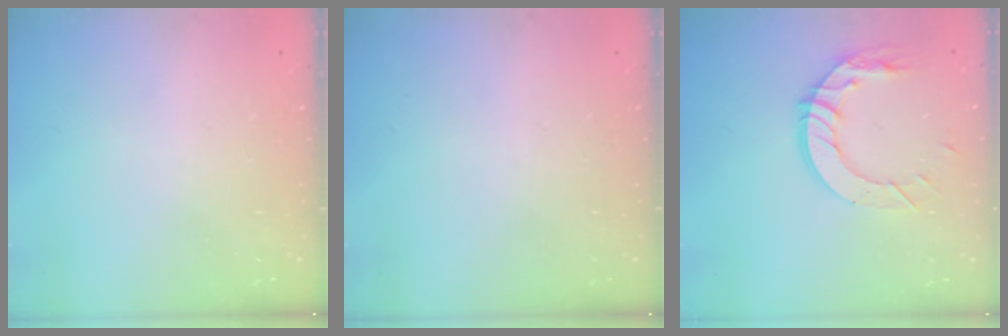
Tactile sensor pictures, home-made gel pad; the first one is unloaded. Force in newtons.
{"total": 0.0}
{"total": 11.6, "press": 11.6, "slide": 1.2}